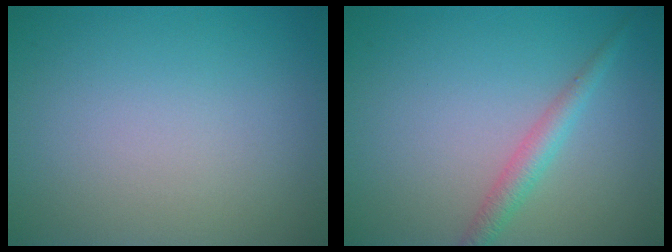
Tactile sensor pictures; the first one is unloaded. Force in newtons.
{"total": 2.1, "press": 2.1, "slide": 0.1}